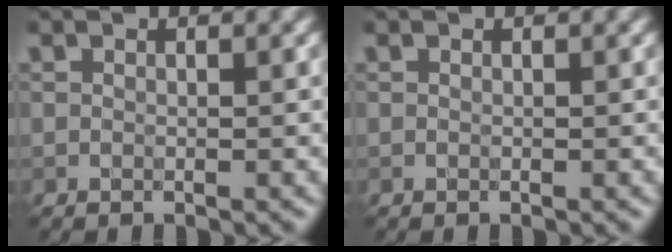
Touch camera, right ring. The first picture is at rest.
{"total": 0.0}